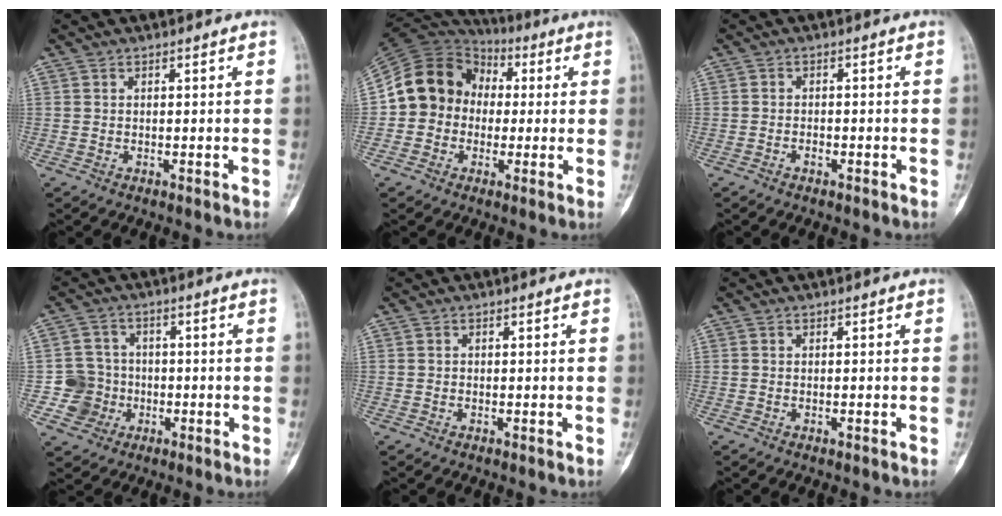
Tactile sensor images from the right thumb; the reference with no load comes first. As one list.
[{"total": 13.9, "force": [0.3, 12.2, 6.5], "torque": [-0.095, 0.035, -0.004]}, {"total": 1.3, "force": [-0.8, 0.7, 0.7], "torque": [-0.014, 0.006, -0.014]}, {"total": 6.6, "force": [-1.6, 6.3, 0.4], "torque": [0.026, 0.015, -0.033]}, {"total": 0.0}, {"total": 0.5, "force": [-0.2, 0.2, 0.4], "torque": [-0.010, -0.001, -0.003]}]